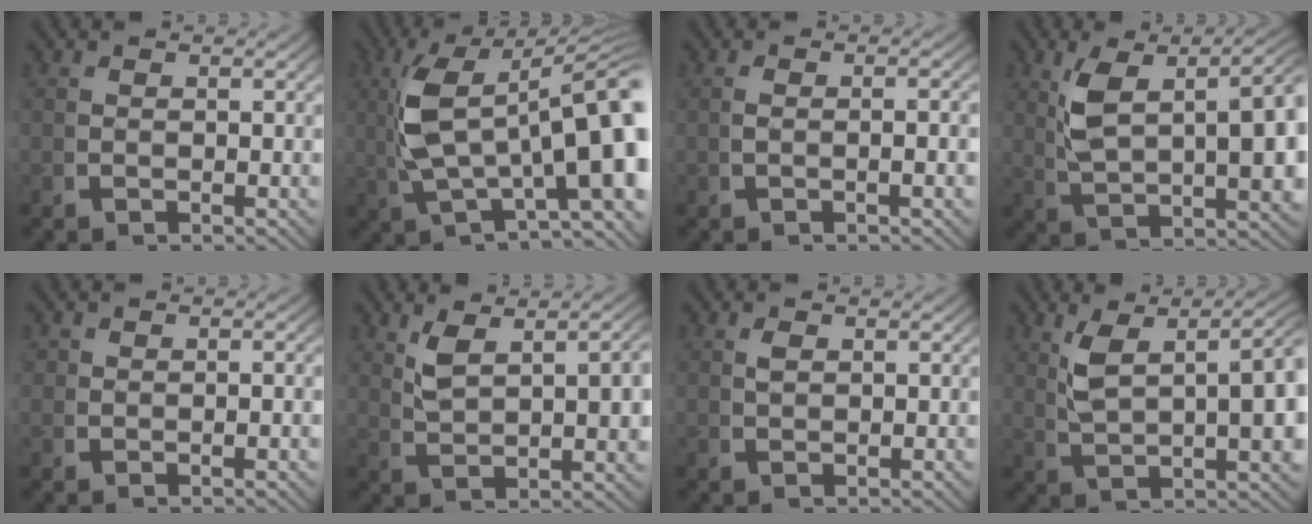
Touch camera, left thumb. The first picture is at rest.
{"total": 13.8, "force": [0.0, 6.5, 12.2], "torque": [-0.220, -0.010, 0.006]}
{"total": 1.4, "force": [-0.3, -0.3, 1.3], "torque": [-0.031, 0.003, -0.004]}
{"total": 10.9, "force": [1.8, 5.4, 9.3], "torque": [-0.169, 0.000, 0.039]}
{"total": 1.1, "force": [0.1, 0.9, 0.6], "torque": [-0.016, -0.005, 0.002]}
{"total": 4.6, "force": [1.6, 1.6, 4.0], "torque": [-0.072, -0.005, 0.043]}
{"total": 0.8, "force": [0.5, 0.2, 0.5], "torque": [-0.013, 0.001, 0.013]}
{"total": 9.2, "force": [2.1, 4.2, 7.9], "torque": [-0.137, 0.004, 0.044]}